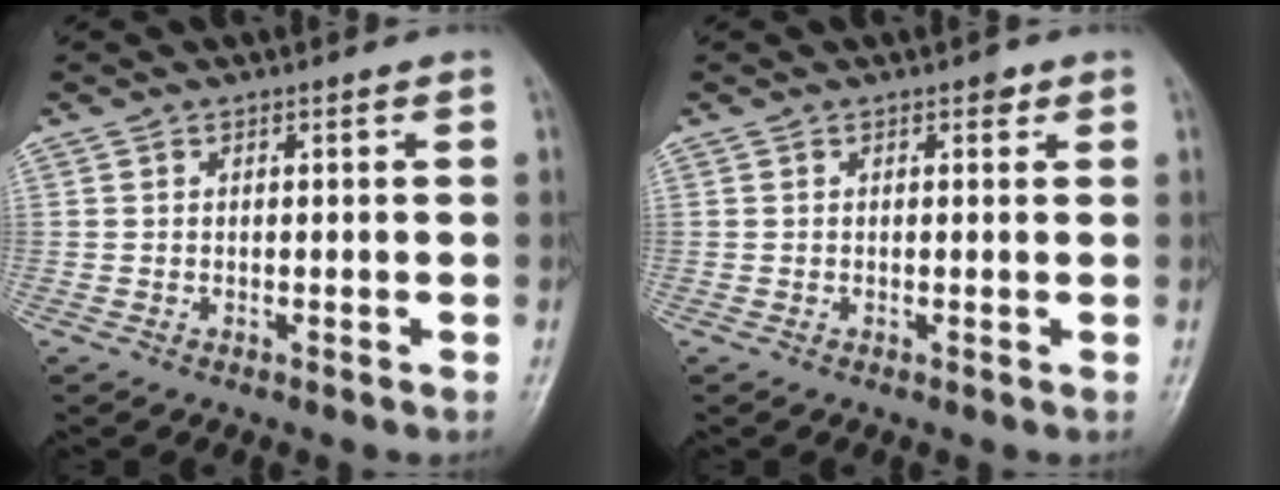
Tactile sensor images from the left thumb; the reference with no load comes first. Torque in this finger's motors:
{"motor_torque": [0.87, 0.14, 0.22, 0.04, 0.00]}